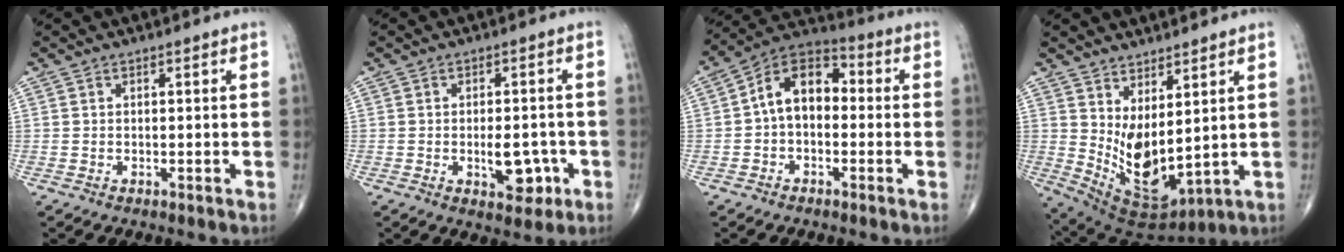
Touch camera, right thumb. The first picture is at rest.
{"total": 6.5, "force": [-1.9, 3.4, 5.2], "torque": [-0.052, 0.005, -0.019]}
{"total": 10.7, "force": [-0.1, 7.1, 8.1], "torque": [-0.112, 0.036, -0.020]}
{"total": 12.0, "force": [2.9, 5.5, 10.2], "torque": [-0.172, -0.044, 0.080]}